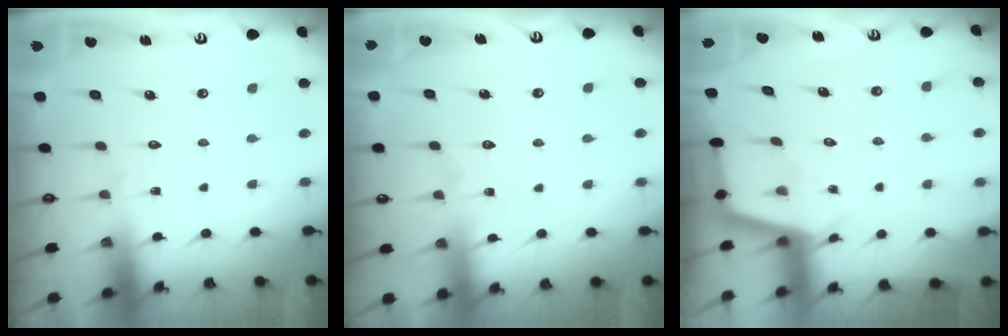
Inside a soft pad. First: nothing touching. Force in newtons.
{"total": 4.4, "press": 4.4, "slide": 0.6}
{"total": 2.8, "press": 2.7, "slide": 0.3}